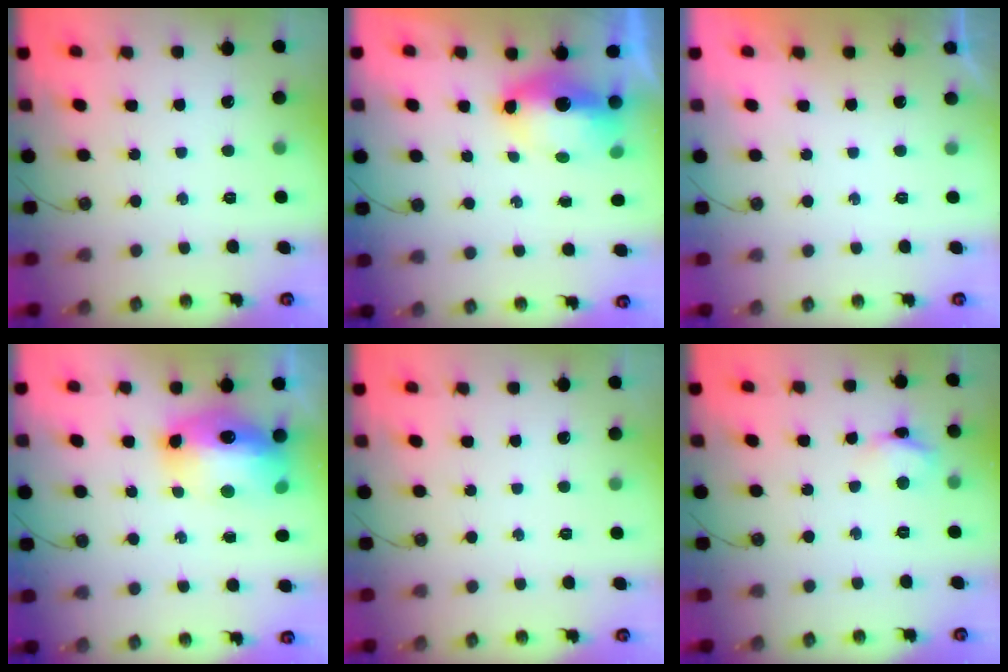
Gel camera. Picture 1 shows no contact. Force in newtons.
{"total": 7.3, "press": 7.2, "slide": 0.7}
{"total": 0.0}
{"total": 16.7, "press": 16.6, "slide": 1.8}
{"total": 0.0}
{"total": 5.6, "press": 5.6, "slide": 0.5}